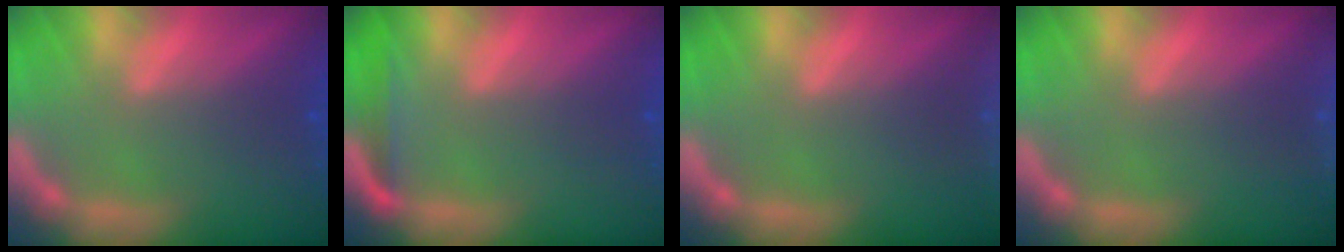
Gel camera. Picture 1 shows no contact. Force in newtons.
{"total": 2.5}
{"total": 8.0}
{"total": 2.4}